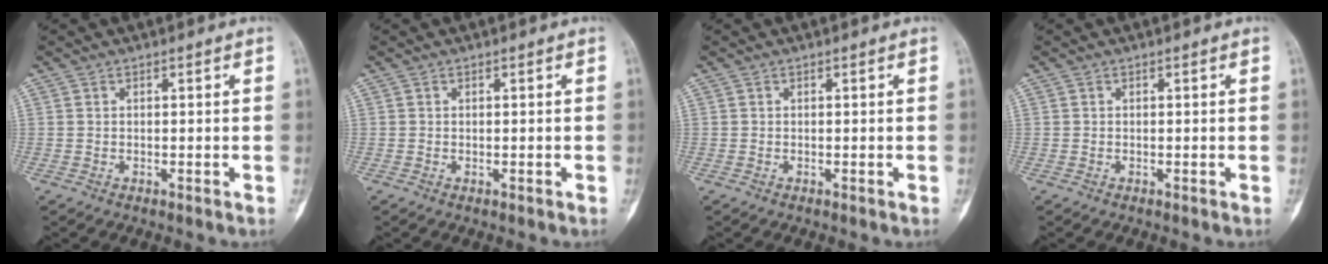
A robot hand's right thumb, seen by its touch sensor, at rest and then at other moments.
{"total": 0.0}
{"total": 0.0}
{"total": 0.0}